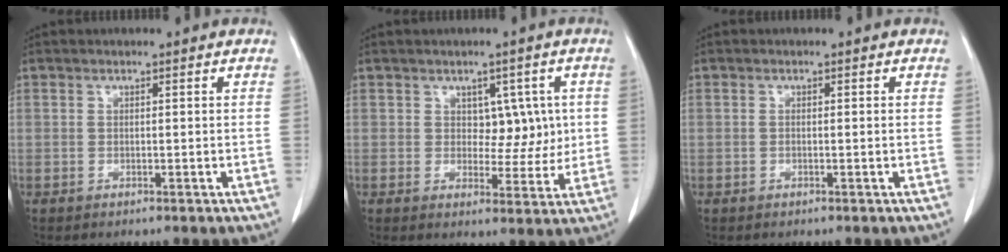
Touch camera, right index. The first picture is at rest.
{"total": 5.1, "force": [1.1, 3.4, 3.6], "torque": [-0.034, 0.007, 0.022]}
{"total": 0.5, "force": [-0.1, 0.0, 0.5], "torque": [-0.012, -0.001, 0.000]}